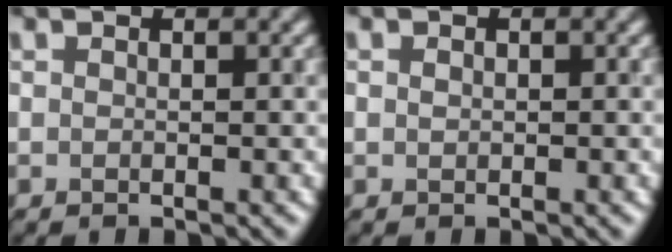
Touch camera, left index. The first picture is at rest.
{"total": 0.6, "force": [0.1, 0.5, 0.4], "torque": [-0.006, 0.000, 0.001]}